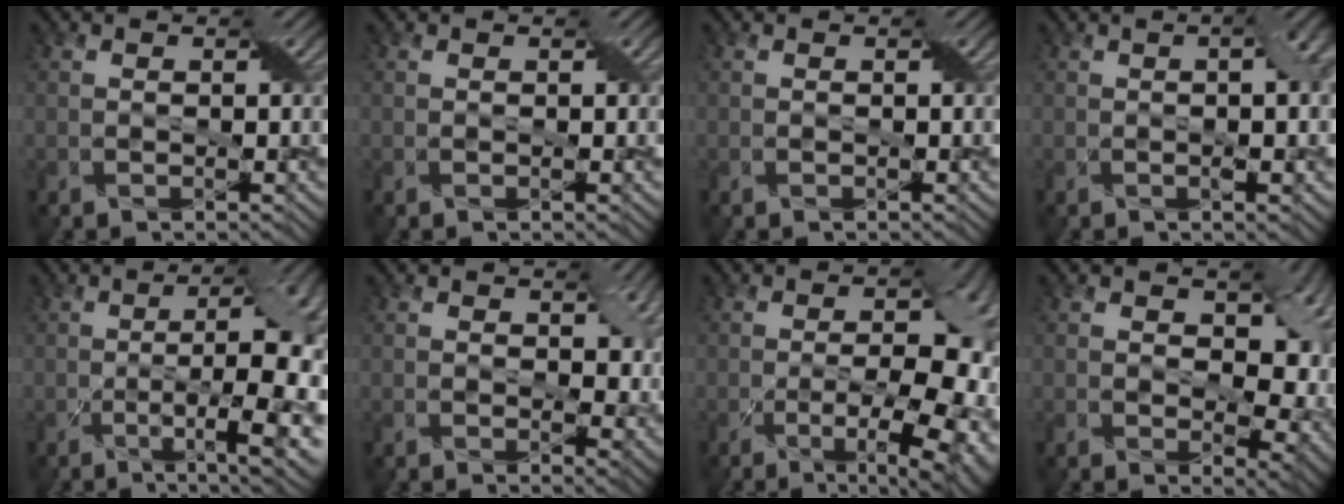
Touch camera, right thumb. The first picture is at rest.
{"total": 0.0}
{"total": 0.0}
{"total": 4.6, "force": [0.2, 1.2, 4.4], "torque": [-0.068, 0.004, 0.005]}
{"total": 12.9, "force": [-2.1, 3.9, 12.1], "torque": [-0.160, -0.007, -0.020]}
{"total": 4.9, "force": [1.6, 3.1, 3.4], "torque": [-0.048, -0.013, 0.028]}
{"total": 14.1, "force": [-4.2, 5.0, 12.5], "torque": [-0.163, -0.020, -0.046]}
{"total": 9.9, "force": [1.3, 5.9, 7.9], "torque": [-0.115, -0.017, 0.025]}